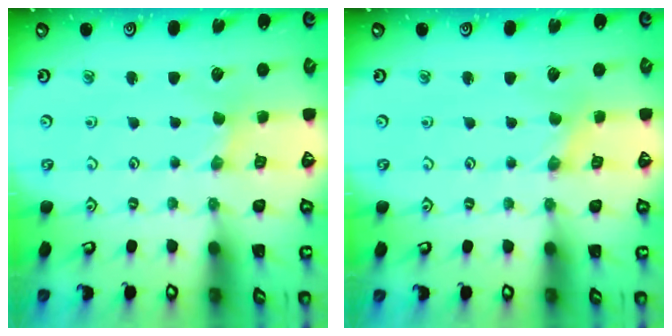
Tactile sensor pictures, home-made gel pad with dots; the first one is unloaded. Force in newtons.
{"total": 0.0}